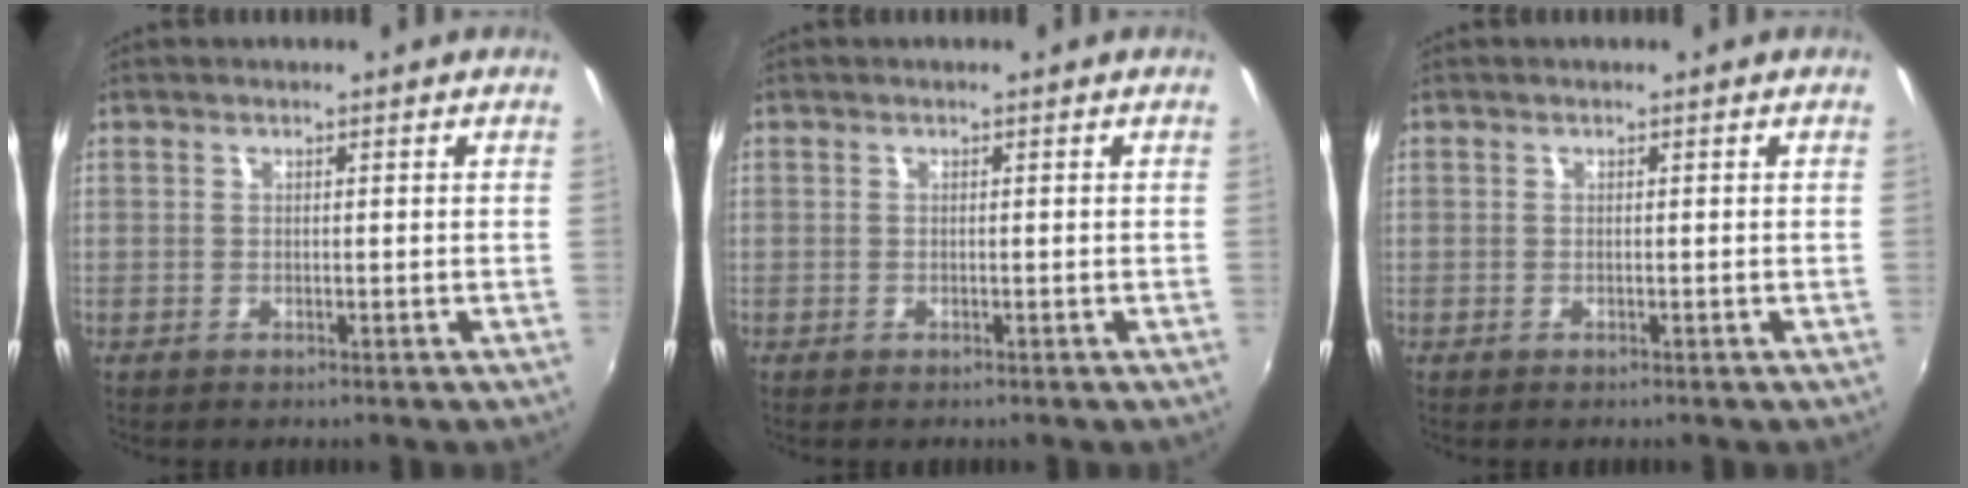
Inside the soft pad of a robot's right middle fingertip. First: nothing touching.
{"total": 0.0}
{"total": 0.0}